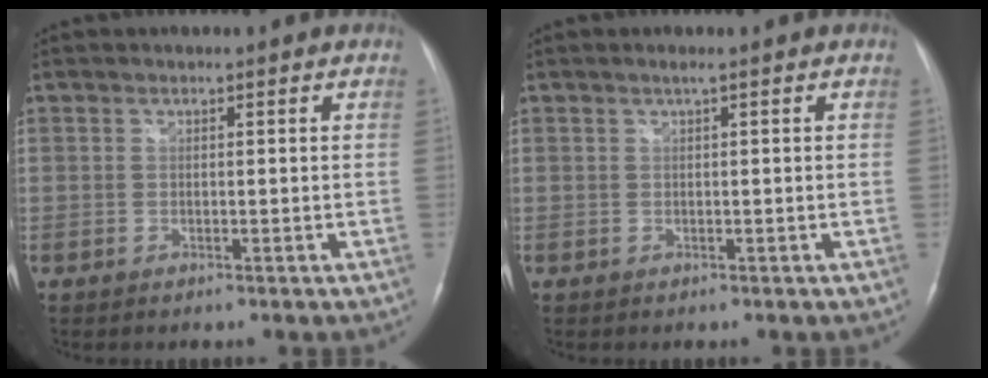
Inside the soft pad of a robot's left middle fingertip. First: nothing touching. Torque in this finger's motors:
{"motor_torque": [-0.13, 0.02, 0.12, 0.02]}